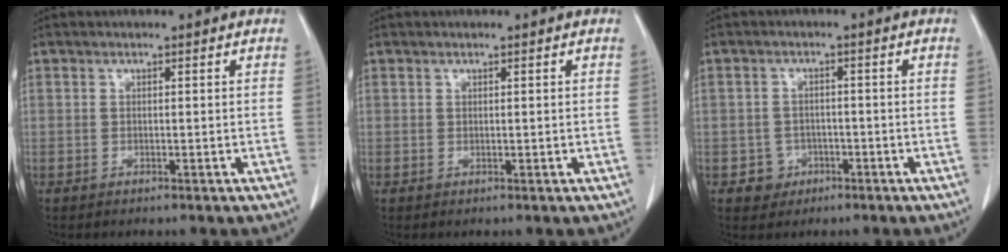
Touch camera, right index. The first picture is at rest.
{"total": 0.0}
{"total": 3.1, "force": [-1.4, 2.8, 0.1], "torque": [0.004, 0.016, -0.017]}